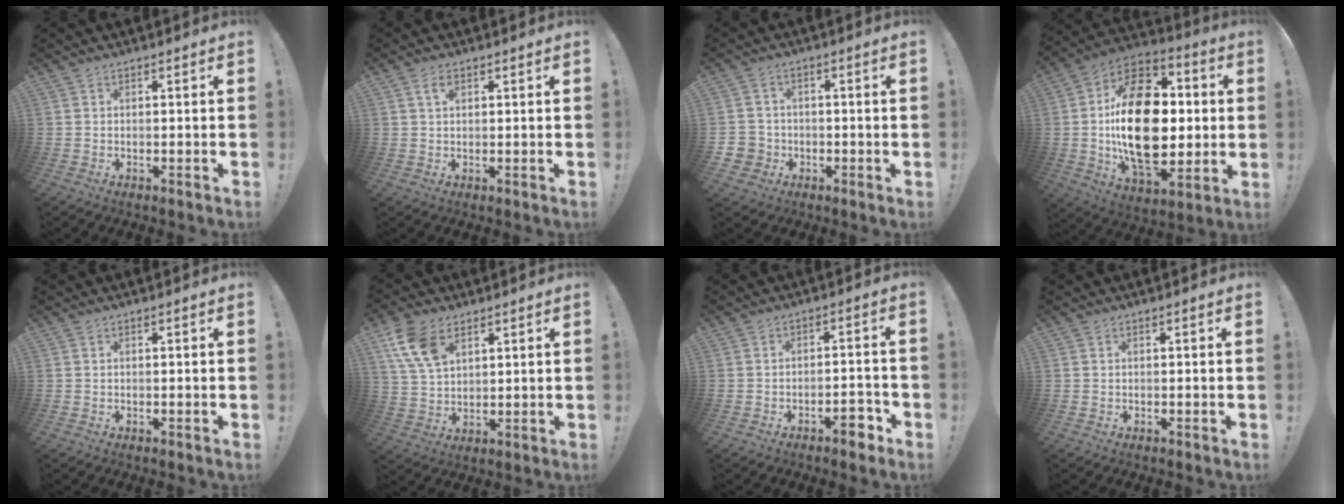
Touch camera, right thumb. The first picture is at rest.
{"total": 2.7, "force": [1.3, 1.5, 1.9], "torque": [-0.031, -0.001, 0.021]}
{"total": 4.6, "force": [-1.0, 4.3, 1.2], "torque": [-0.034, 0.007, -0.019]}
{"total": 28.7, "force": [0.5, 17.8, 22.6], "torque": [-0.394, 0.006, 0.019]}
{"total": 0.0}
{"total": 11.0, "force": [5.8, 6.5, 6.7], "torque": [-0.141, -0.014, 0.112]}
{"total": 5.6, "force": [-3.6, 2.1, 3.7], "torque": [-0.045, 0.019, -0.061]}
{"total": 0.0}